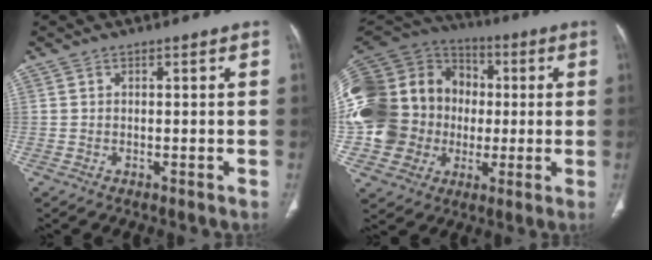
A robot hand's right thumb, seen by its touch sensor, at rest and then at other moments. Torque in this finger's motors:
{"motor_torque": [0.69, 0.51, 1.60, 0.17, 0.76]}